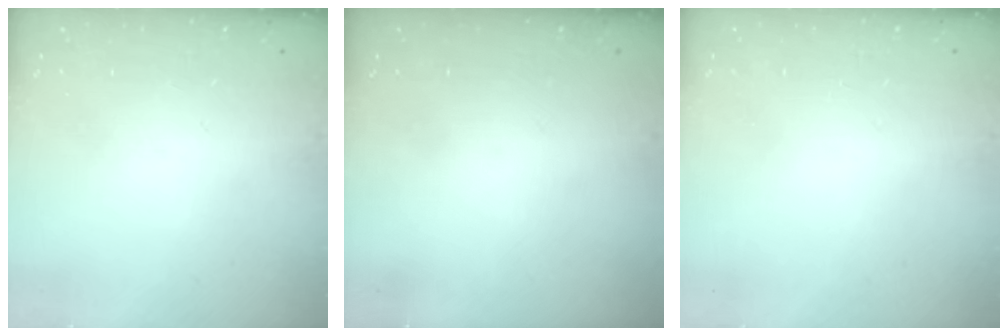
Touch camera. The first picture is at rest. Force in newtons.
{"total": 0.0}
{"total": 2.6, "press": 2.6, "slide": 0.2}